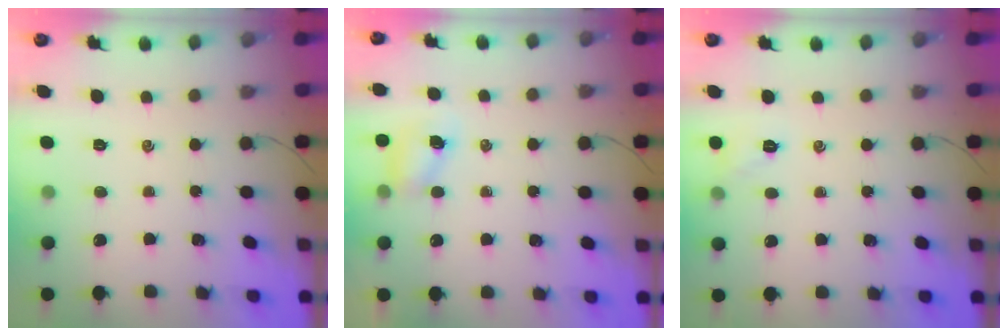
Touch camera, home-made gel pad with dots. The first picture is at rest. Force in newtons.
{"total": 5.2, "press": 5.1, "slide": 0.7}
{"total": 5.6, "press": 5.5, "slide": 1.2}